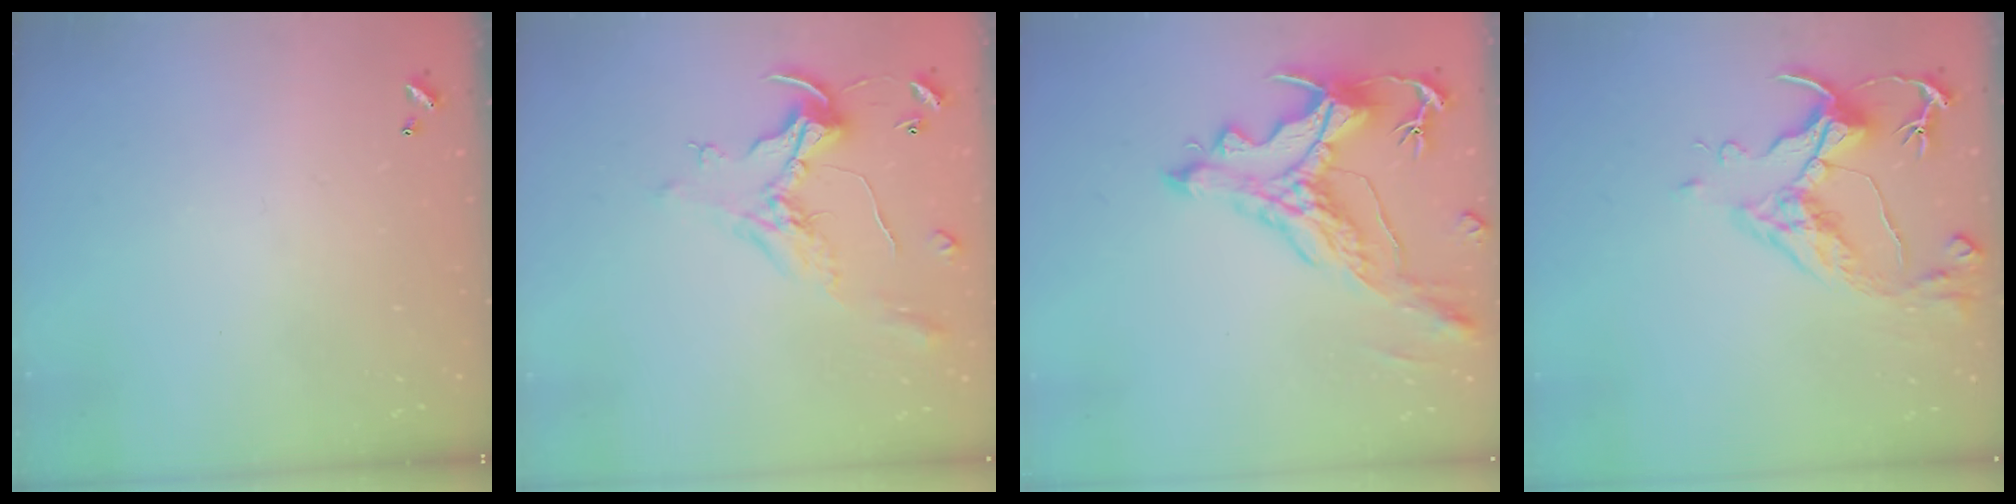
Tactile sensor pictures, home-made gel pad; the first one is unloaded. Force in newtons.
{"total": 0.8, "press": 0.5, "slide": 0.6}
{"total": 2.9, "press": 2.6, "slide": 1.5}
{"total": 5.0, "press": 4.8, "slide": 1.4}